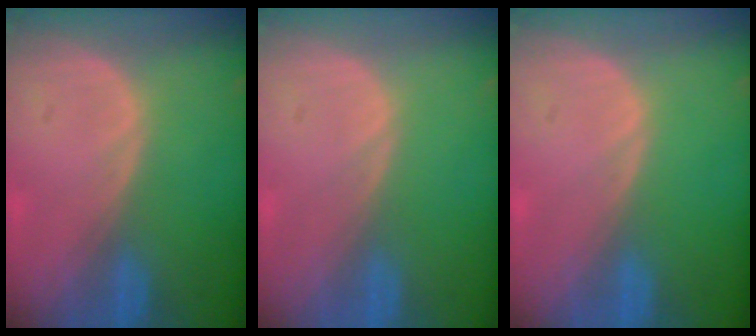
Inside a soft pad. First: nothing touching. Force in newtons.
{"total": 0.0}
{"total": 0.0}